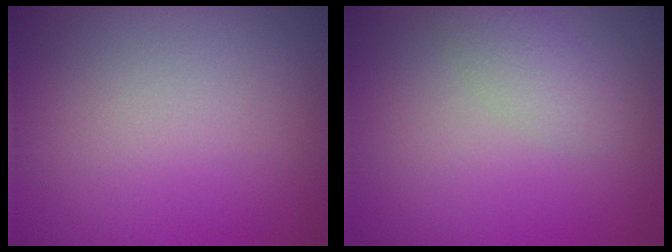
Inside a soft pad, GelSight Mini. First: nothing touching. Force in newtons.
{"total": 1.8, "press": 1.8, "slide": 0.1}